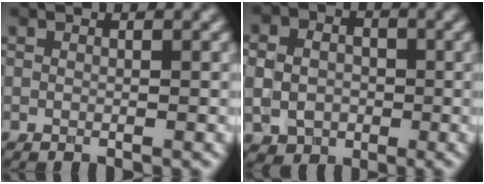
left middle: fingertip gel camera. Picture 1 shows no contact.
{"total": 6.0, "force": [-0.1, 5.2, 3.0], "torque": [-0.053, 0.004, -0.016]}